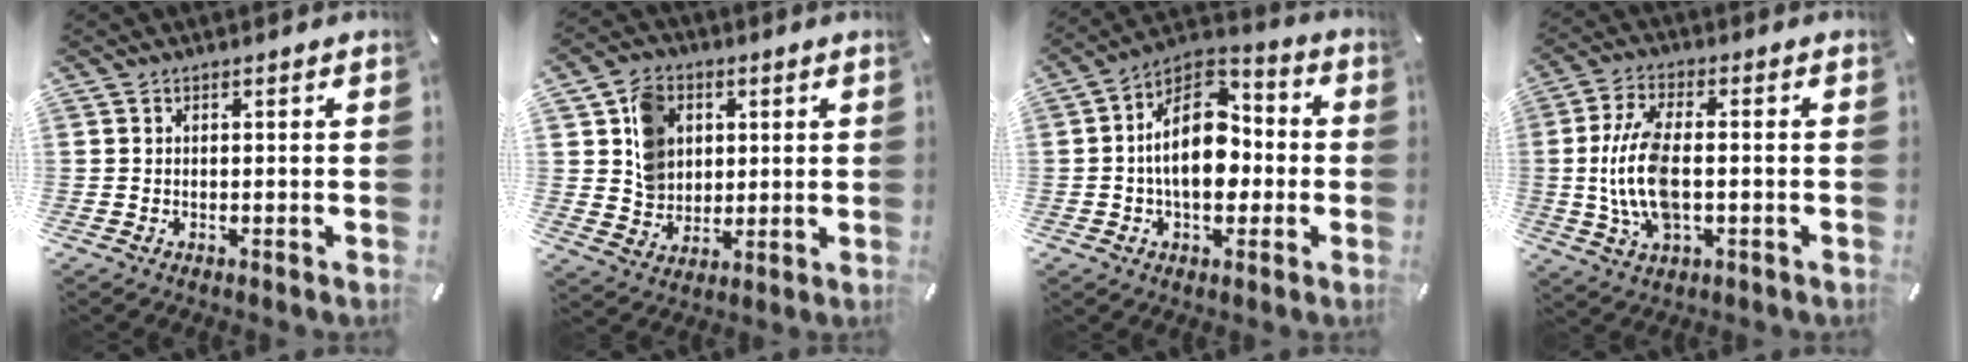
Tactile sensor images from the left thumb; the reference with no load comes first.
{"total": 9.3, "force": [2.8, 8.1, 3.6], "torque": [-0.060, 0.008, 0.054]}
{"total": 15.4, "force": [-0.7, 10.3, 11.4], "torque": [-0.193, 0.001, -0.017]}
{"total": 12.4, "force": [-1.0, 5.8, 11.0], "torque": [-0.233, -0.009, -0.015]}